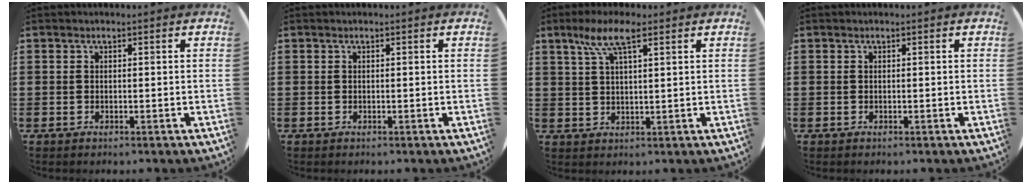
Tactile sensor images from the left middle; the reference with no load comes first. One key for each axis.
{"total": 0.0}
{"total": 5.9, "fx": 3.4, "fy": 1.4, "fz": 4.6, "tx": -0.097, "ty": 0.010, "tz": 0.058}
{"total": 0.0}